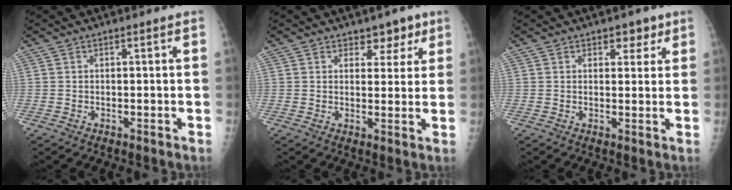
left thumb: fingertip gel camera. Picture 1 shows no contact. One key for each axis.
{"total": 4.3, "fx": 2.9, "fy": 2.7, "fz": 1.5, "tx": 0.013, "ty": -0.014, "tz": 0.038}
{"total": 3.3, "fx": 2.0, "fy": 2.0, "fz": 1.6, "tx": 0.005, "ty": -0.009, "tz": 0.025}